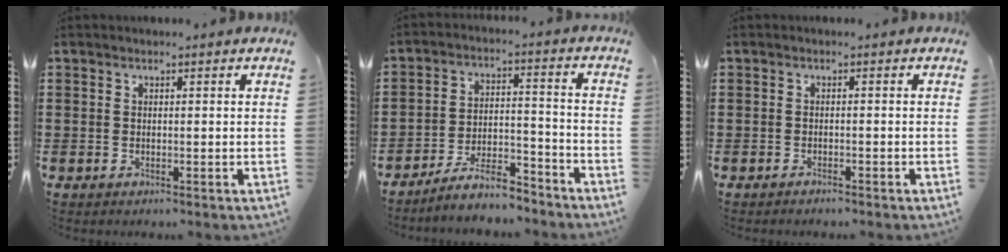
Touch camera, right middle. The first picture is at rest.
{"total": 7.7, "force": [-6.9, 1.0, 3.3], "torque": [-0.059, 0.010, -0.131]}
{"total": 0.9, "force": [-0.8, -0.1, 0.1], "torque": [-0.006, -0.003, -0.017]}